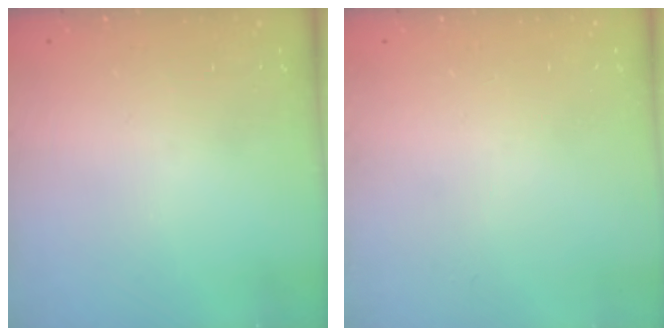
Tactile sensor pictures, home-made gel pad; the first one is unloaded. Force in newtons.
{"total": 0.0}